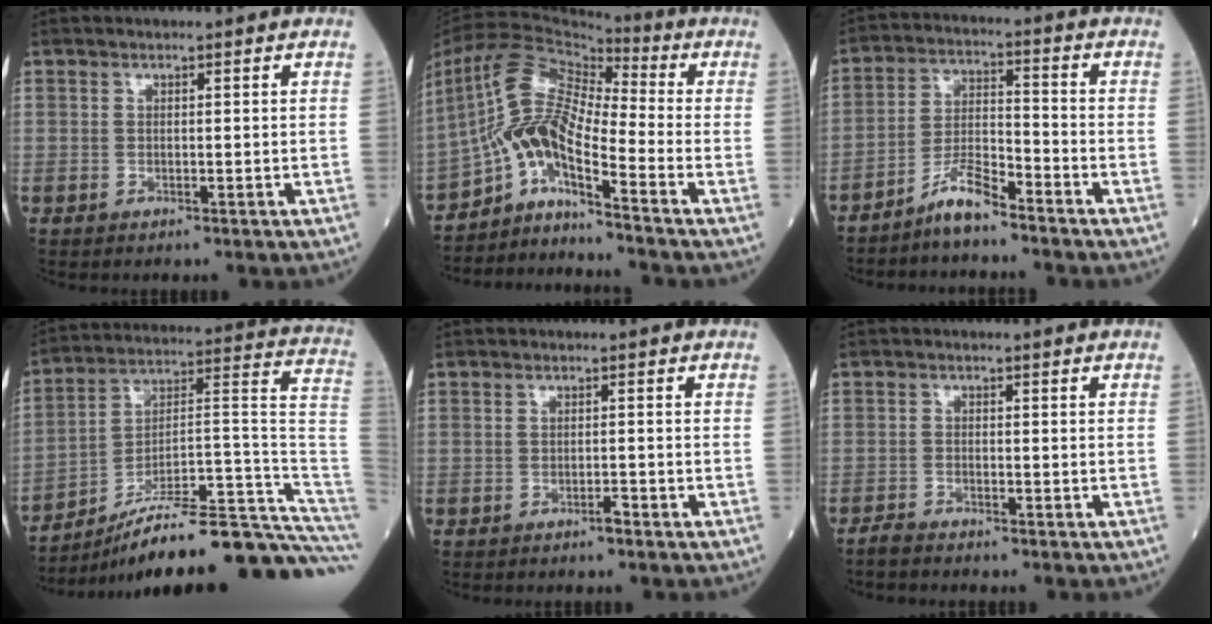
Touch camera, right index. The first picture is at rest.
{"total": 10.5, "force": [-5.9, 1.6, 8.5], "torque": [-0.180, 0.017, -0.108]}
{"total": 6.1, "force": [-5.0, 0.8, 3.3], "torque": [-0.070, -0.007, -0.099]}
{"total": 26.3, "force": [-21.1, 0.6, 15.7], "torque": [-0.123, 0.042, -0.313]}
{"total": 1.1, "force": [-0.8, 0.1, 0.7], "torque": [-0.012, 0.001, -0.014]}
{"total": 2.0, "force": [-1.9, 0.2, 0.4], "torque": [-0.013, -0.005, -0.035]}